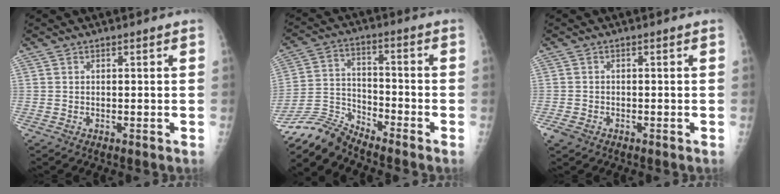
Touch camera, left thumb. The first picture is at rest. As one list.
[{"total": 8.4, "force": [-8.4, 0.7, 0.2], "torque": [-0.013, 0.058, -0.171]}, {"total": 2.2, "force": [-1.3, 1.5, 0.9], "torque": [-0.017, 0.000, -0.022]}]